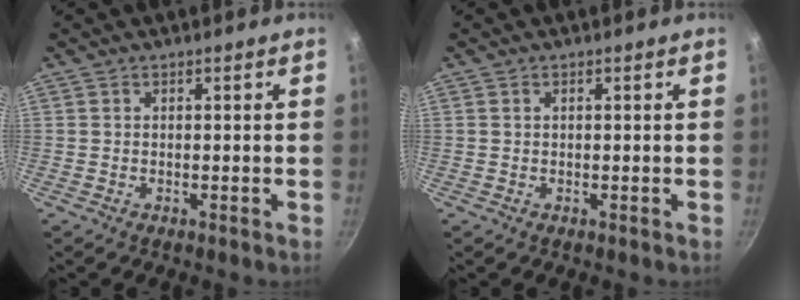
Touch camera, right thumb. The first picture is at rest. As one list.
[{"total": 0.0}]